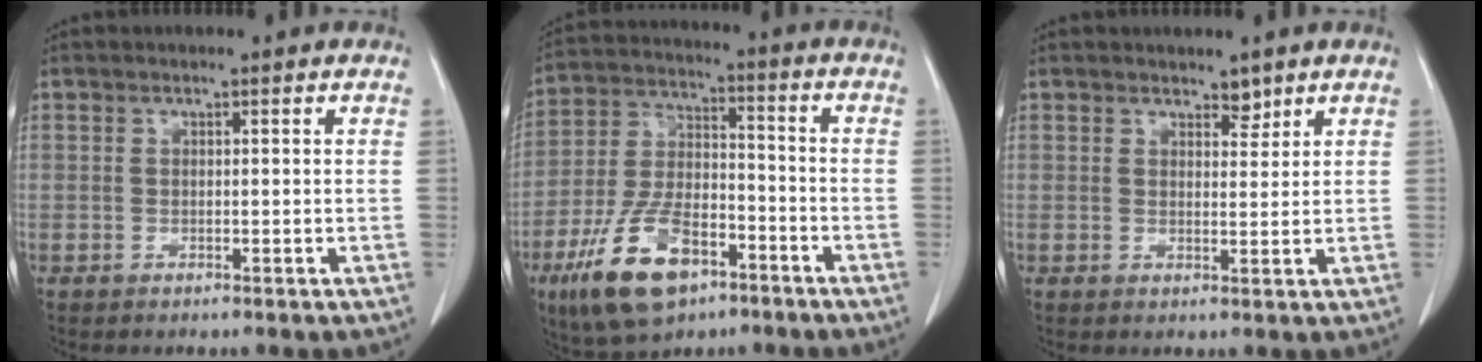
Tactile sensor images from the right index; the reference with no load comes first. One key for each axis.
{"total": 14.6, "fx": -8.0, "fy": 6.8, "fz": 10.1, "tx": -0.208, "ty": 0.003, "tz": -0.141}
{"total": 2.1, "fx": 1.7, "fy": 0.9, "fz": 0.7, "tx": -0.006, "ty": -0.005, "tz": 0.024}